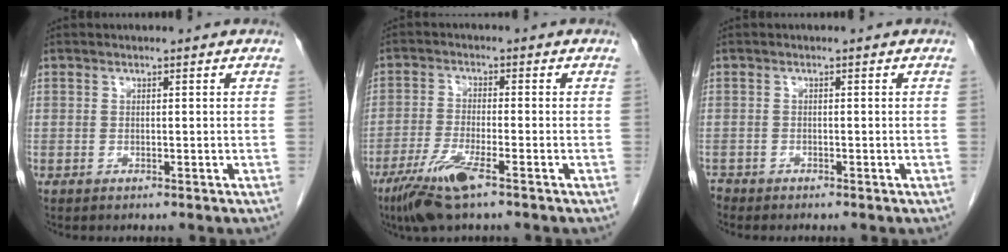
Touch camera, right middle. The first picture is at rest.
{"total": 7.3, "force": [-4.6, 0.6, 5.7], "torque": [-0.120, -0.018, -0.086]}
{"total": 1.1, "force": [-1.0, 0.3, -0.1], "torque": [-0.003, -0.003, -0.019]}